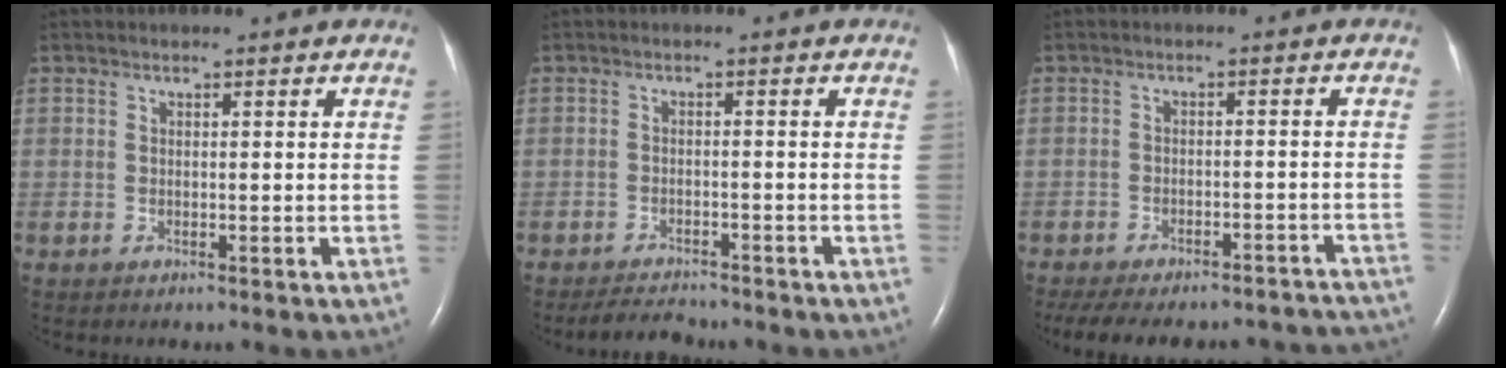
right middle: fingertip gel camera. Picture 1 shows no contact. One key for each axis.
{"total": 3.6, "fx": -3.5, "fy": 0.7, "fz": 0.7, "tx": -0.019, "ty": -0.012, "tz": -0.057}
{"total": 21.2, "fx": -18.8, "fy": 6.3, "fz": 7.4, "tx": -0.135, "ty": -0.002, "tz": -0.228}